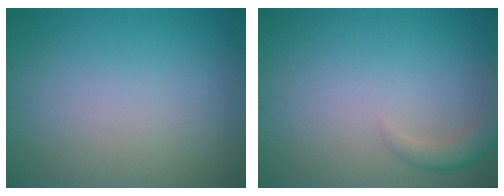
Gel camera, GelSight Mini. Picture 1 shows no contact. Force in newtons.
{"total": 2.0, "press": 2.0, "slide": 0.1}